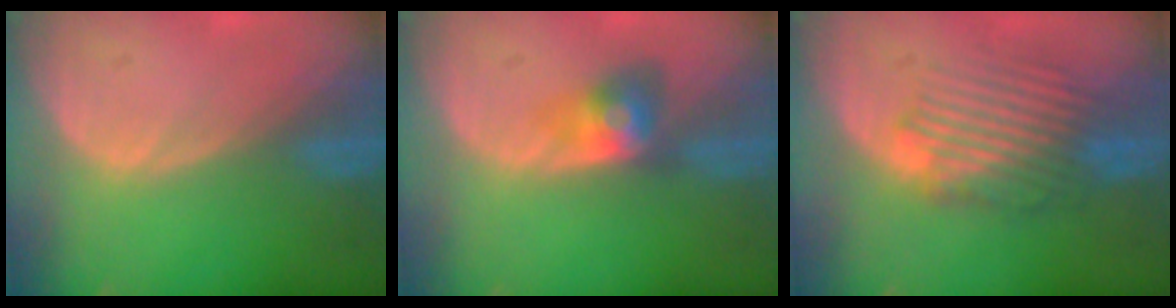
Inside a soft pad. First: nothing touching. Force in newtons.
{"total": 4.0, "press": 4.0, "slide": 0.2}
{"total": 6.6, "press": 6.4, "slide": 1.6}